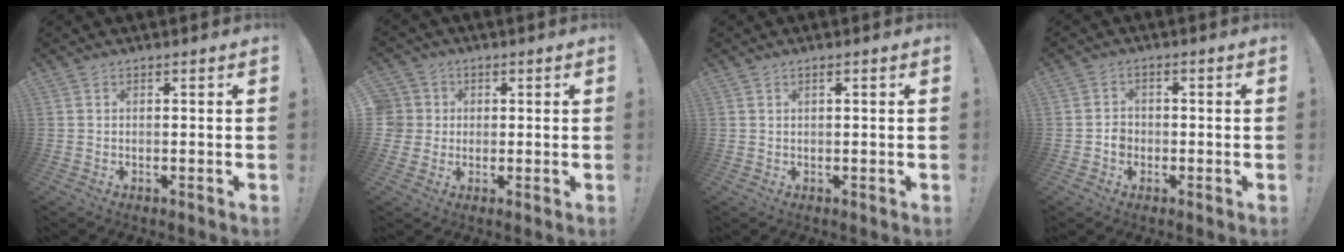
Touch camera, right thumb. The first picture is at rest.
{"total": 4.8, "force": [0.8, 4.7, 0.9], "torque": [-0.028, 0.003, 0.017]}
{"total": 1.0, "force": [0.3, 0.1, 1.0], "torque": [-0.027, 0.004, 0.006]}
{"total": 3.3, "force": [-1.5, 2.7, 1.2], "torque": [-0.014, 0.009, -0.026]}